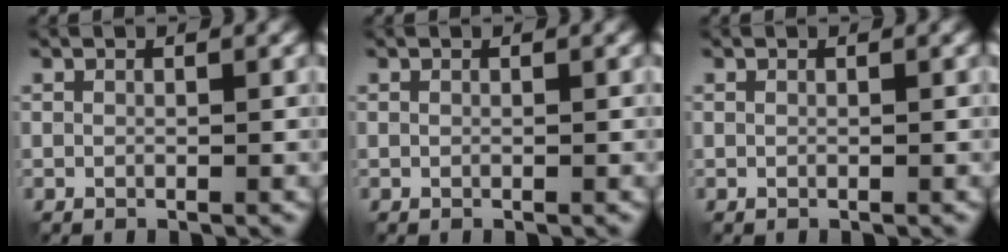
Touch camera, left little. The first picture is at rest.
{"total": 0.0}
{"total": 0.0}